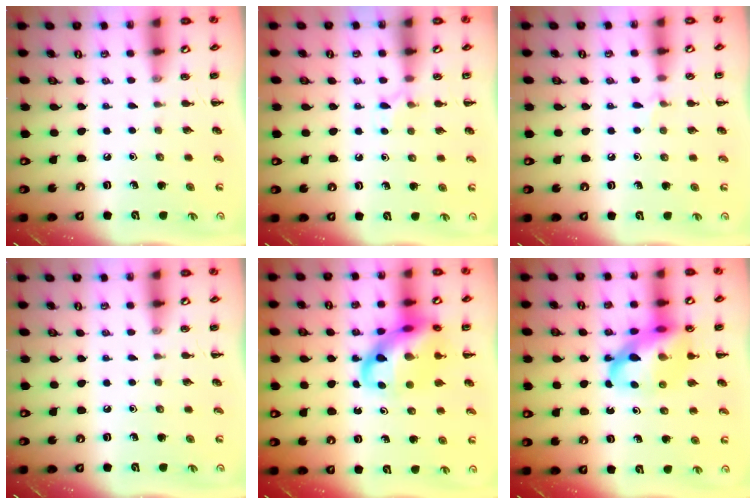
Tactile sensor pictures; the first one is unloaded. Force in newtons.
{"total": 6.5, "press": 6.2, "slide": 1.9}
{"total": 4.5, "press": 4.3, "slide": 1.6}
{"total": 0.0}
{"total": 15.9, "press": 15.5, "slide": 3.5}
{"total": 16.0, "press": 15.4, "slide": 4.1}